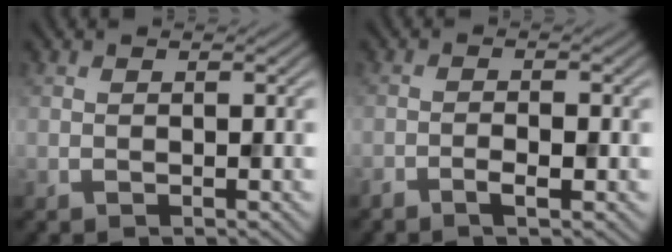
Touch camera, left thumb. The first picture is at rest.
{"total": 1.9, "force": [-1.2, 0.4, 1.5], "torque": [-0.029, 0.001, -0.023]}